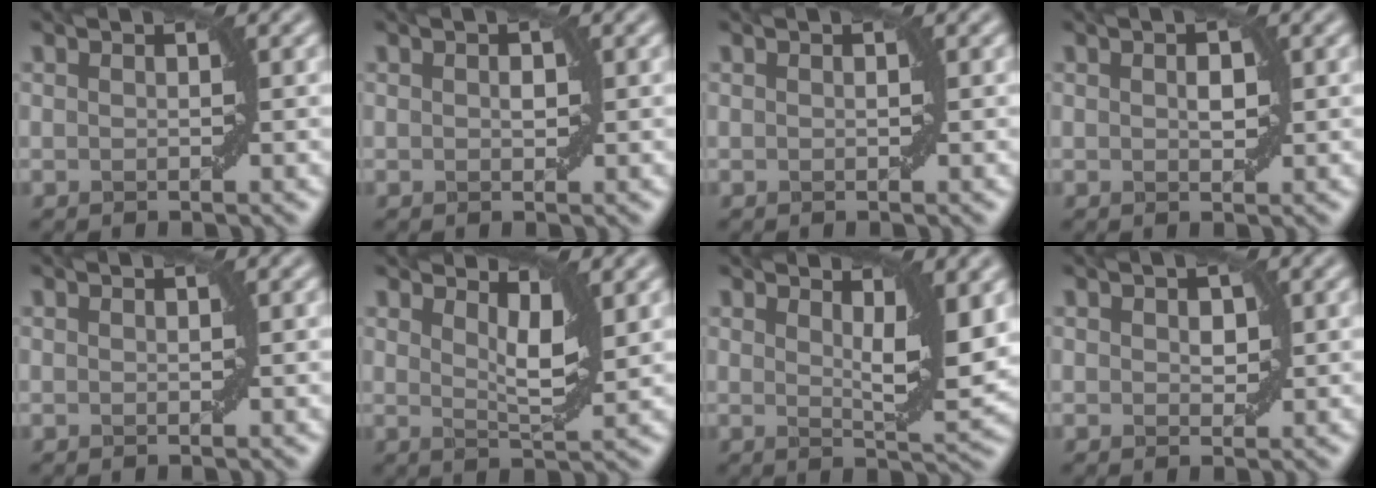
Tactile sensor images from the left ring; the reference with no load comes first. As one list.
[{"total": 0.8, "force": [0.1, 0.5, 0.6], "torque": [-0.006, 0.001, 0.003]}, {"total": 0.0}, {"total": 1.4, "force": [0.2, 0.8, 1.1], "torque": [-0.017, 0.003, 0.005]}, {"total": 0.0}, {"total": 3.1, "force": [1.7, 0.7, 2.4], "torque": [-0.039, -0.007, 0.029]}, {"total": 4.5, "force": [1.8, 1.0, 4.0], "torque": [-0.058, -0.011, 0.031]}, {"total": 1.4, "force": [0.3, 0.9, 1.0], "torque": [-0.014, 0.000, 0.008]}]